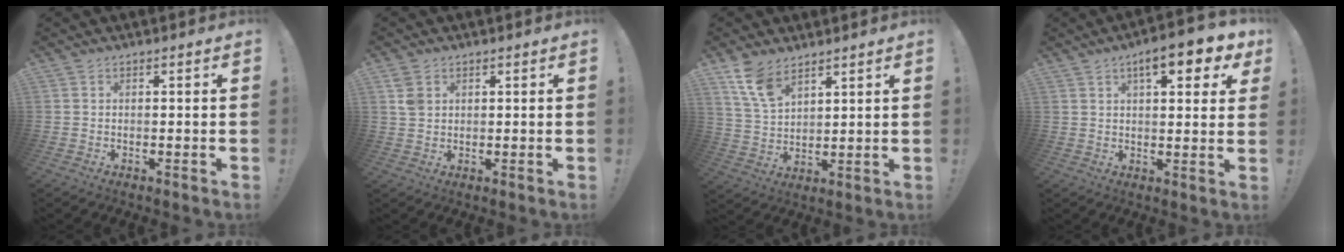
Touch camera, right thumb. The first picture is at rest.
{"total": 3.7, "force": [1.8, 2.7, 1.7], "torque": [-0.014, -0.006, 0.032]}
{"total": 9.1, "force": [6.5, 4.3, 4.6], "torque": [-0.084, -0.036, 0.126]}
{"total": 10.3, "force": [5.1, 3.3, 8.3], "torque": [-0.105, -0.023, 0.079]}